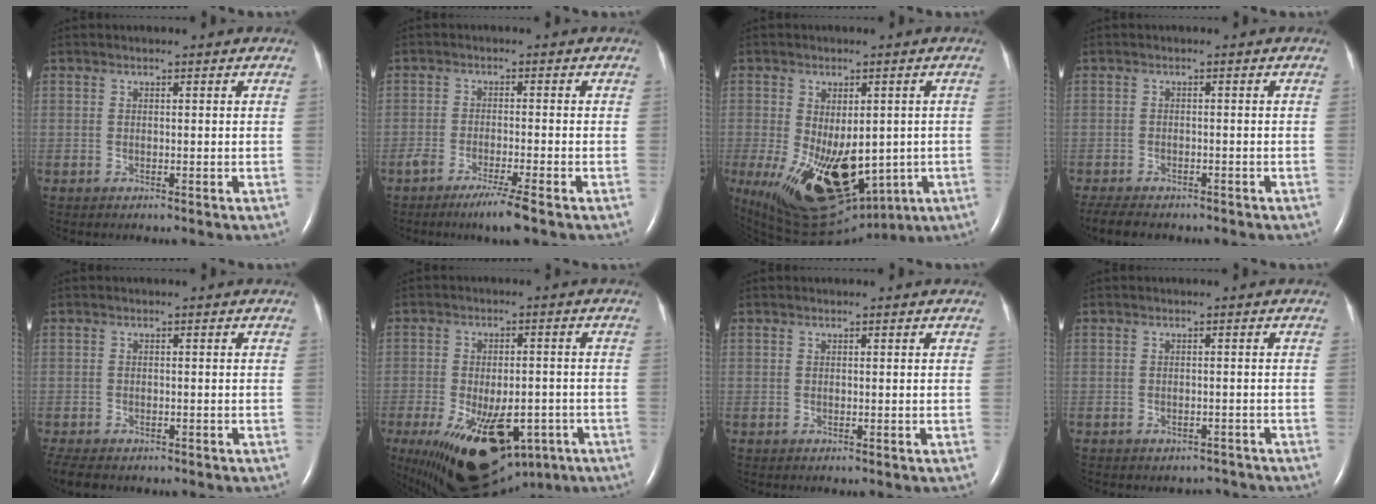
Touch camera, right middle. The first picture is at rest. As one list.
[{"total": 4.8, "force": [-3.3, -0.4, 3.5], "torque": [-0.065, -0.013, -0.061]}, {"total": 22.2, "force": [-7.0, 11.9, 17.4], "torque": [-0.284, -0.031, -0.077]}, {"total": 6.8, "force": [-5.7, 2.1, 3.0], "torque": [-0.054, -0.011, -0.083]}, {"total": 6.4, "force": [-5.1, 2.5, 3.0], "torque": [-0.056, -0.013, -0.075]}, {"total": 20.1, "force": [-9.9, 10.5, 14.0], "torque": [-0.245, -0.019, -0.133]}, {"total": 0.0}, {"total": 3.4, "force": [-3.0, 1.5, 0.2], "torque": [-0.001, 0.005, -0.036]}]